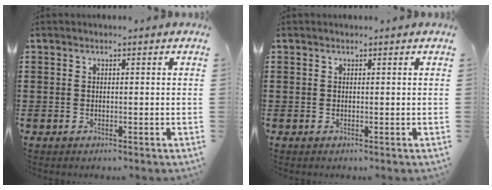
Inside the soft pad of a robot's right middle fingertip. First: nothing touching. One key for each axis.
{"total": 0.0}